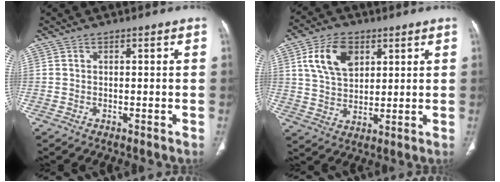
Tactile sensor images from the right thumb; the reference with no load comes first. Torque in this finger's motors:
{"motor_torque": [-0.83, 0.88, 0.29, -0.02, 0.14]}